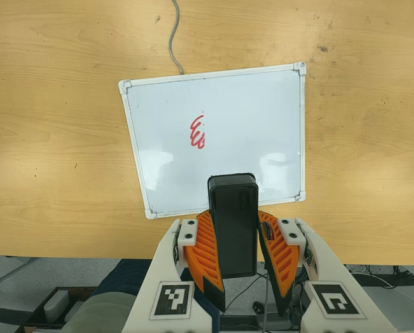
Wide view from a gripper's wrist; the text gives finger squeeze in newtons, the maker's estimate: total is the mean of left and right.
{"total": 9.0, "left": 8.7, "right": 9.3}